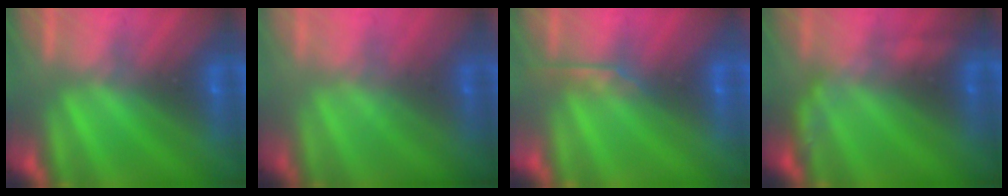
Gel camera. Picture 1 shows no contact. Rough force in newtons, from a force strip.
{"total": 1.4}
{"total": 2.9}
{"total": 2.6}